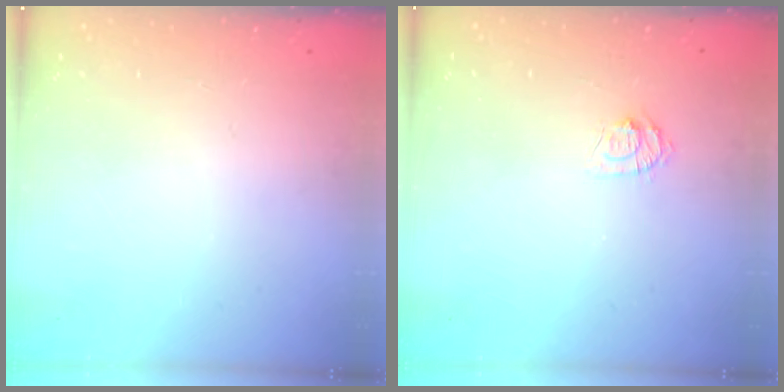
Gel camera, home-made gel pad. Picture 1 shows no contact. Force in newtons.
{"total": 7.1, "press": 7.0, "slide": 0.9}